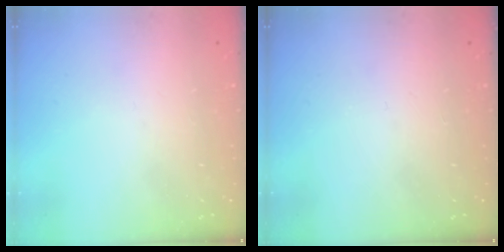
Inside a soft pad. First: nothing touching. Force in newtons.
{"total": 0.0}